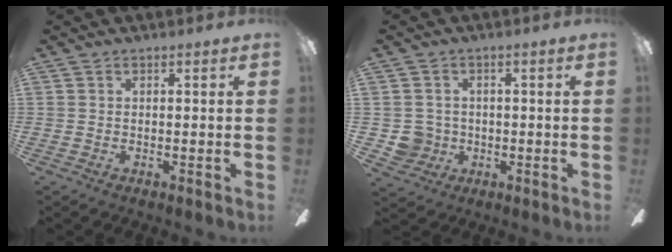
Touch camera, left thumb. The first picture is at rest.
{"total": 5.6, "force": [-0.4, 5.5, 0.8], "torque": [-0.031, 0.009, -0.004]}